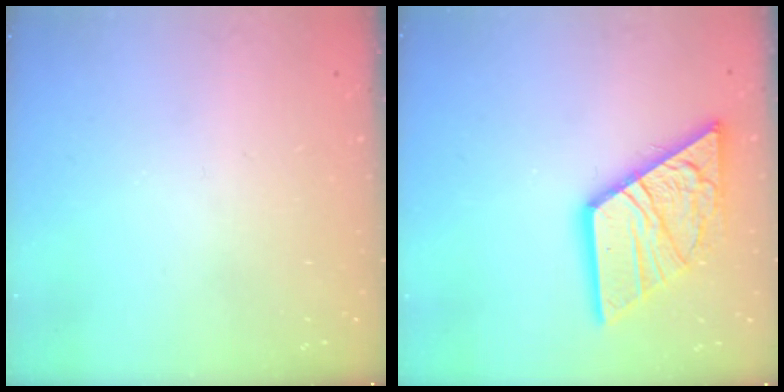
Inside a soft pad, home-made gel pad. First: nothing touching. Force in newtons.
{"total": 20.0, "press": 19.9, "slide": 2.2}